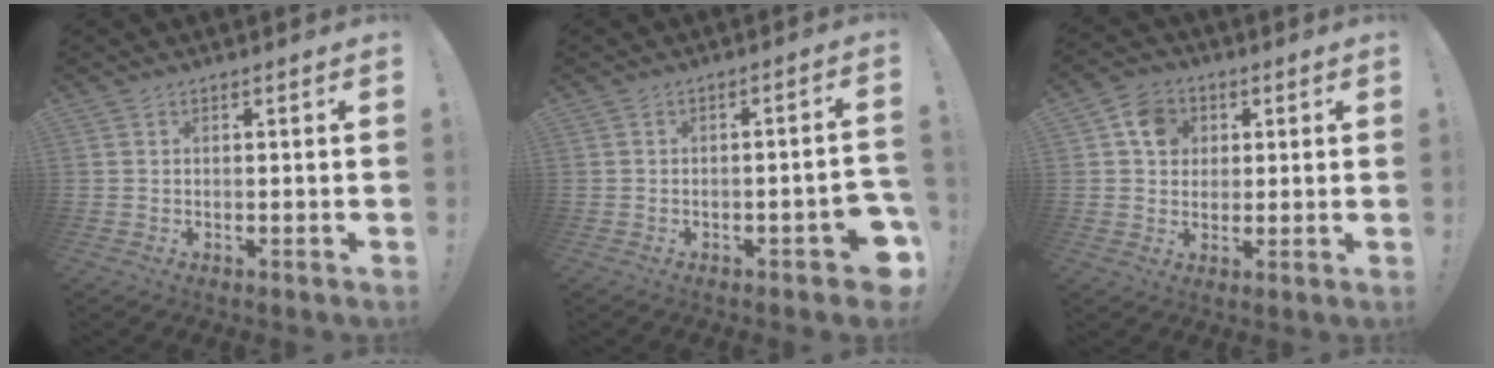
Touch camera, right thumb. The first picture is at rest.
{"total": 5.5, "force": [-2.7, 1.7, 4.5], "torque": [-0.064, 0.013, -0.039]}
{"total": 8.5, "force": [2.7, 7.3, 3.3], "torque": [-0.049, 0.000, 0.055]}